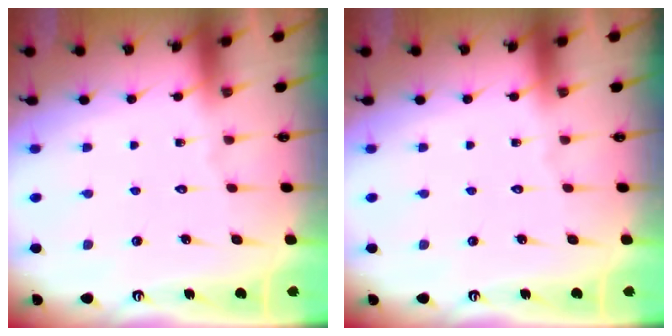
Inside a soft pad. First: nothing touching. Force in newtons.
{"total": 0.0}